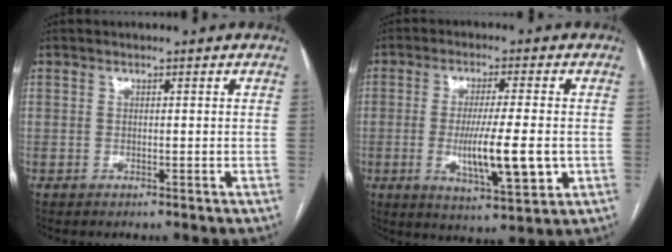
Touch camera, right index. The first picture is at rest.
{"total": 11.2, "force": [-2.0, 1.4, 10.9], "torque": [-0.185, -0.024, -0.030]}